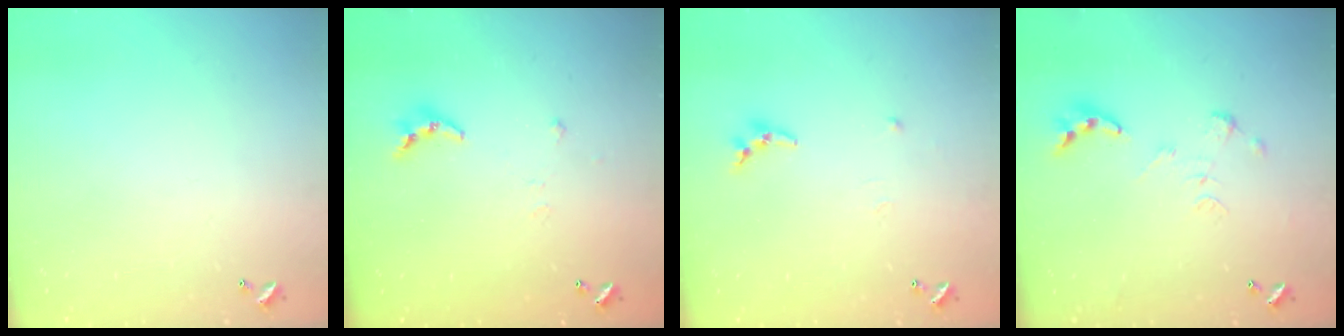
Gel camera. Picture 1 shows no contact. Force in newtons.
{"total": 6.7, "press": 6.7, "slide": 0.5}
{"total": 6.1, "press": 6.1, "slide": 0.3}
{"total": 0.0}